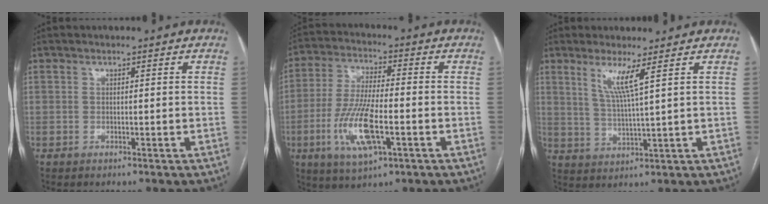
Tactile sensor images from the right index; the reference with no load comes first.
{"total": 12.0, "force": [-3.7, 3.0, 11.0], "torque": [-0.233, -0.010, -0.062]}
{"total": 5.2, "force": [2.7, -1.0, 4.4], "torque": [-0.088, -0.013, 0.054]}